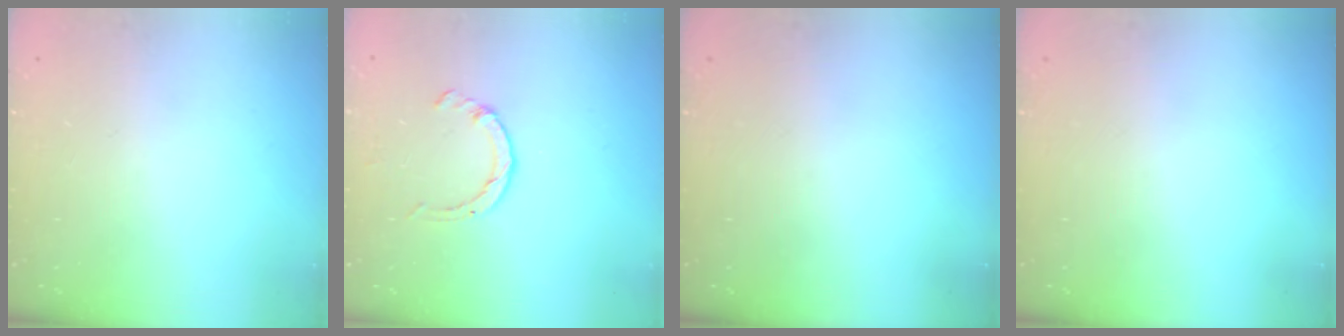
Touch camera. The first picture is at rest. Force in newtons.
{"total": 2.6, "press": 2.6, "slide": 0.4}
{"total": 0.0}
{"total": 0.0}